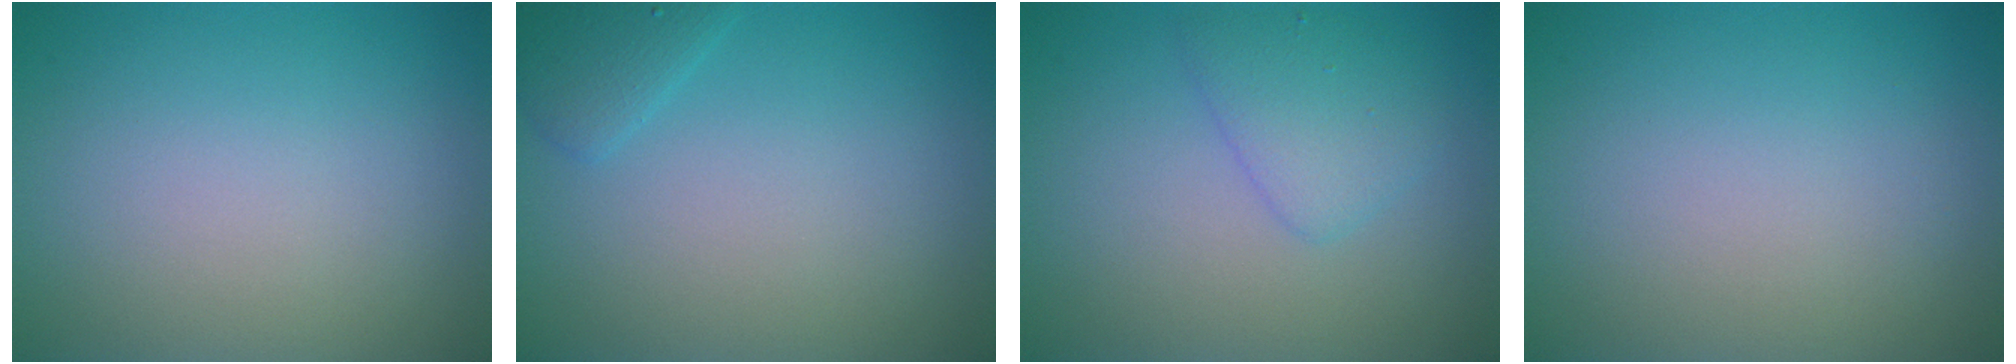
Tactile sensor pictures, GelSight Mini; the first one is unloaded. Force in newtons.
{"total": 1.6, "press": 1.6, "slide": 0.1}
{"total": 2.6, "press": 2.6, "slide": 0.1}
{"total": 0.0}